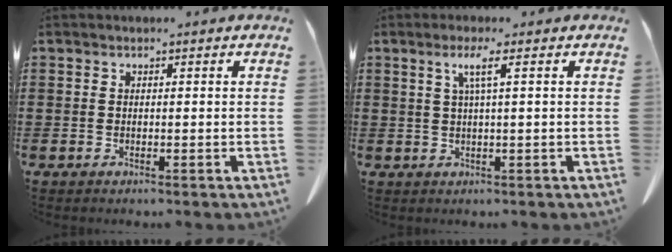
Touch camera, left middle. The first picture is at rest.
{"total": 3.4, "force": [1.1, -0.4, 3.2], "torque": [-0.064, -0.003, 0.016]}